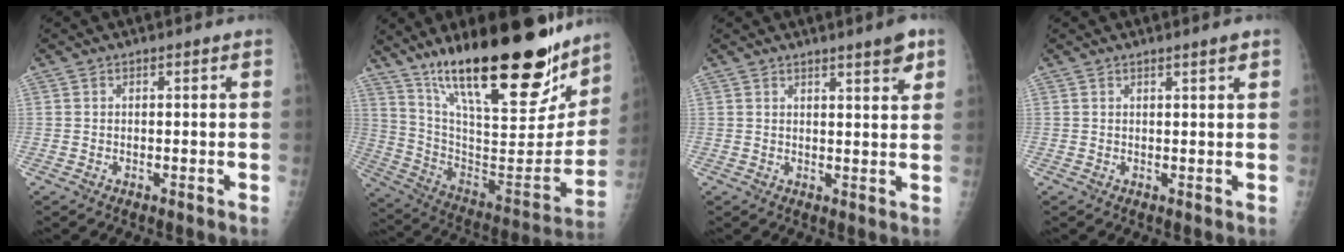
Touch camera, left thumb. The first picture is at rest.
{"total": 33.4, "force": [22.0, 9.5, 23.2], "torque": [-0.340, -0.071, 0.361]}
{"total": 4.4, "force": [3.0, 0.7, 3.1], "torque": [-0.036, -0.019, 0.040]}
{"total": 1.5, "force": [1.1, 0.0, 1.0], "torque": [-0.011, -0.007, 0.017]}